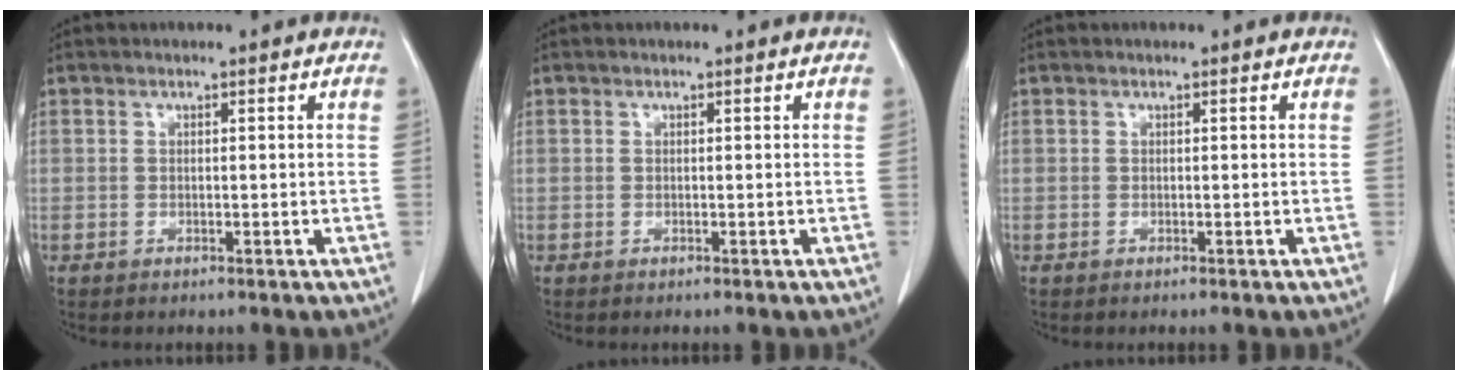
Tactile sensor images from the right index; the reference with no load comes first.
{"total": 0.0}
{"total": 0.0}